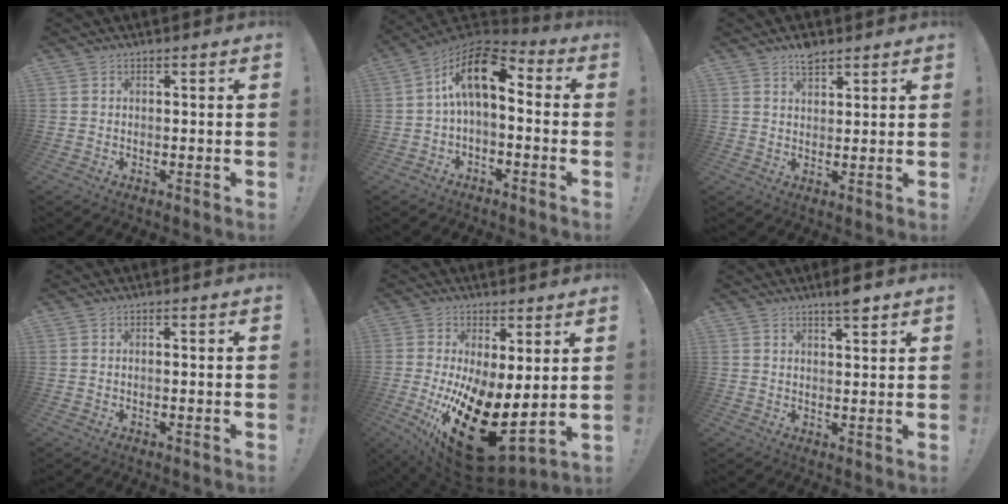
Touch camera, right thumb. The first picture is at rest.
{"total": 13.9, "force": [2.4, 6.6, 12.0], "torque": [-0.200, 0.004, 0.047]}
{"total": 4.6, "force": [3.5, 2.3, 1.9], "torque": [-0.018, -0.019, 0.061]}
{"total": 0.9, "force": [-0.4, -0.1, 0.7], "torque": [-0.018, 0.001, -0.007]}
{"total": 21.0, "force": [-5.4, 9.3, 18.1], "torque": [-0.279, 0.007, -0.066]}
{"total": 3.9, "force": [3.0, 0.4, 2.5], "torque": [-0.034, -0.021, 0.046]}